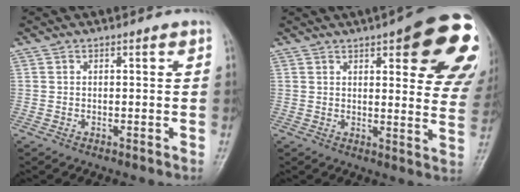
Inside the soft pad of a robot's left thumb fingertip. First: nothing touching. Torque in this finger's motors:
{"motor_torque": [0.84, 0.64, 1.38, -0.86, 0.13]}